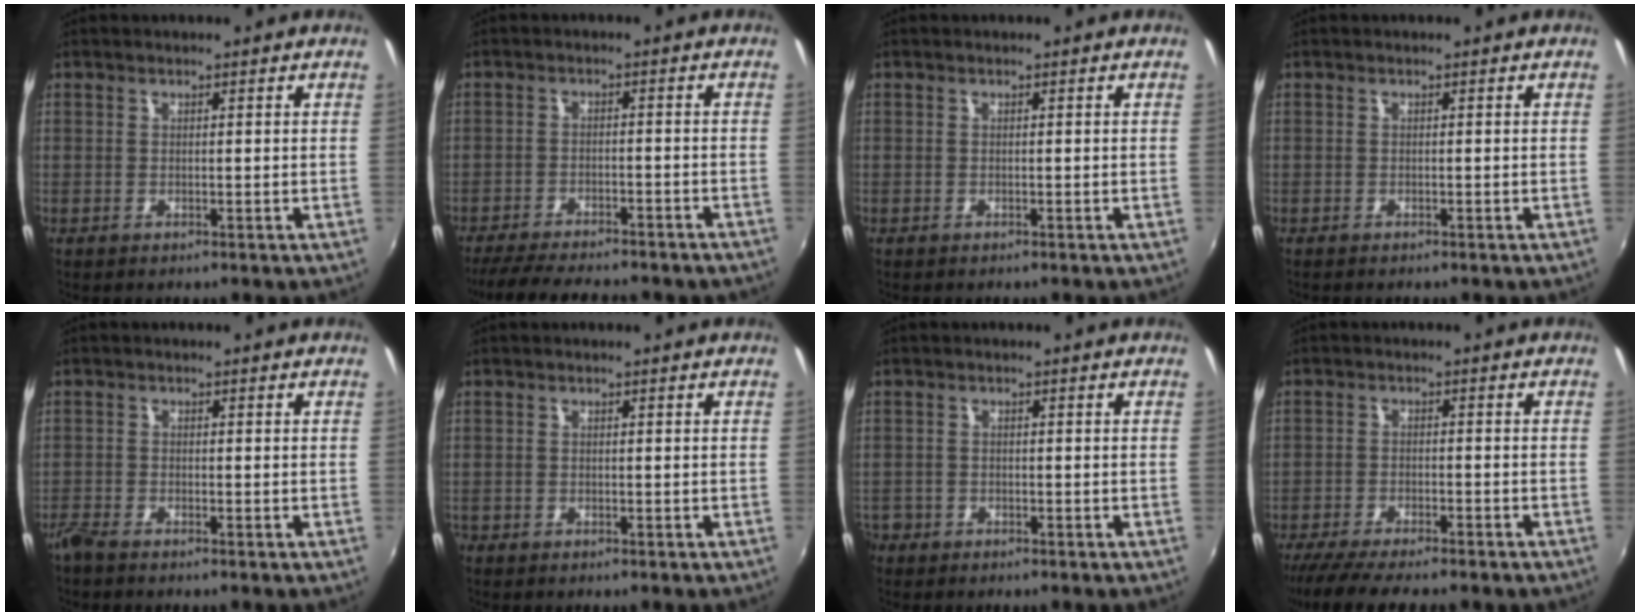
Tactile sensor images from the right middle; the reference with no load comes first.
{"total": 16.1, "force": [-13.6, 3.9, 7.7], "torque": [-0.154, -0.031, -0.192]}
{"total": 0.0}
{"total": 0.9, "force": [-0.7, 0.3, 0.3], "torque": [-0.009, -0.002, -0.013]}
{"total": 2.7, "force": [-2.5, 0.3, 1.1], "torque": [-0.031, -0.011, -0.051]}
{"total": 0.9, "force": [-0.8, 0.5, 0.0], "torque": [-0.005, -0.002, -0.017]}
{"total": 3.1, "force": [-2.2, 2.2, 0.4], "torque": [-0.022, -0.003, -0.043]}
{"total": 11.3, "force": [-9.6, 1.7, 5.7], "torque": [-0.126, -0.035, -0.154]}